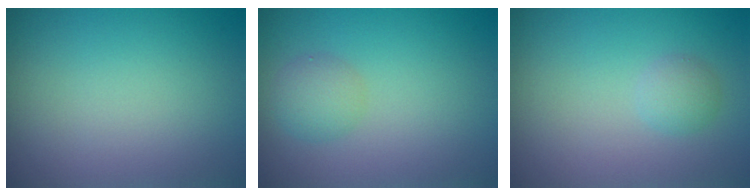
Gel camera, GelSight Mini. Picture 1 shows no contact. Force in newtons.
{"total": 2.0, "press": 2.0, "slide": 0.0}
{"total": 1.3, "press": 1.3, "slide": 0.2}